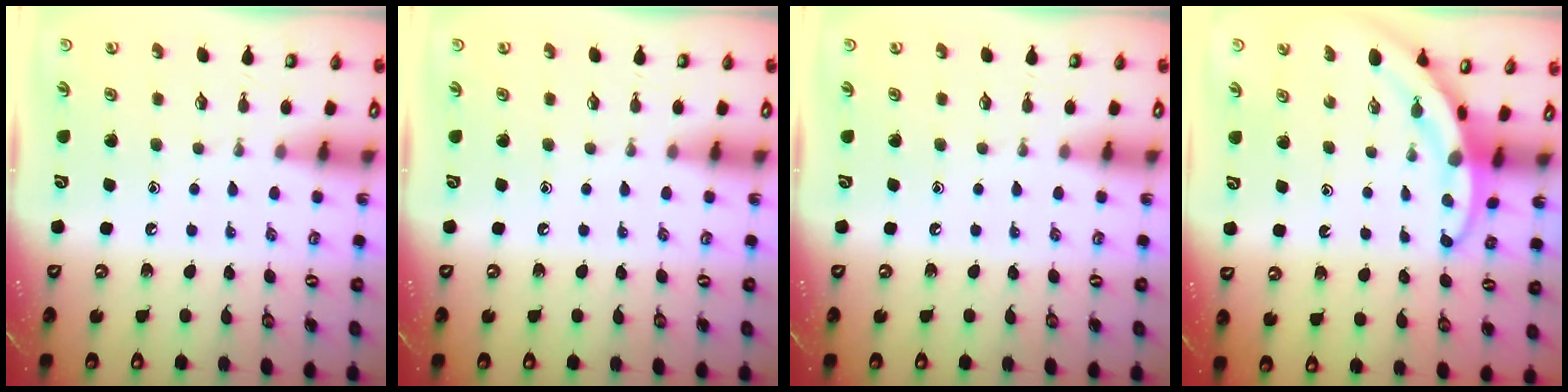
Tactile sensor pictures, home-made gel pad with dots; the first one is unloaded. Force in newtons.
{"total": 0.0}
{"total": 0.0}
{"total": 3.6, "press": 3.6, "slide": 0.4}